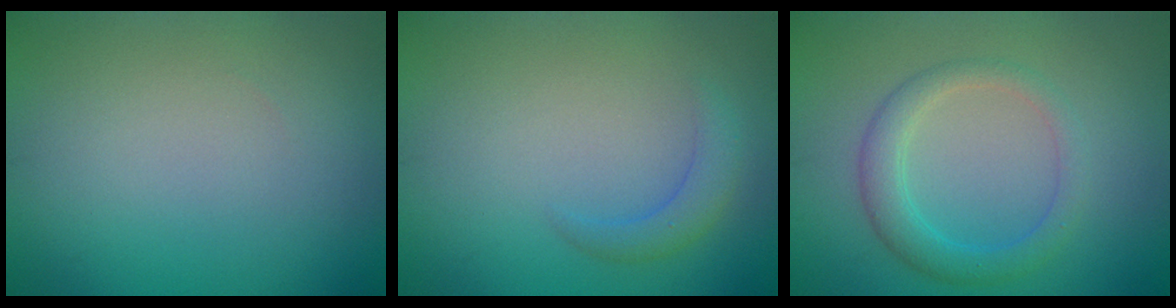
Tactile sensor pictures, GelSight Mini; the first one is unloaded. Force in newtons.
{"total": 1.7, "press": 1.7, "slide": 0.2}
{"total": 3.1, "press": 3.1, "slide": 0.2}